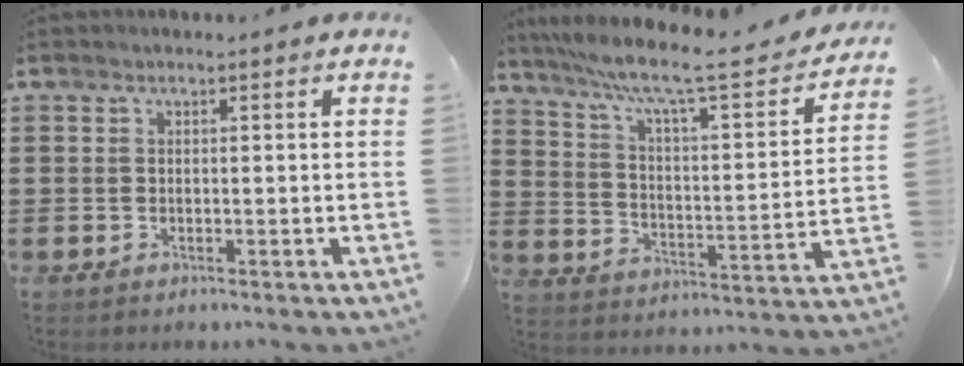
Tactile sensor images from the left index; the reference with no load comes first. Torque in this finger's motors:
{"motor_torque": [2.14, 0.00, 0.45, 0.16]}